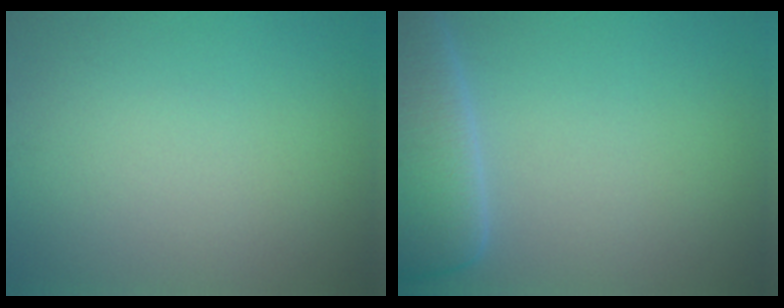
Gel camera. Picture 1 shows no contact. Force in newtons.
{"total": 6.3, "press": 6.2, "slide": 0.9}